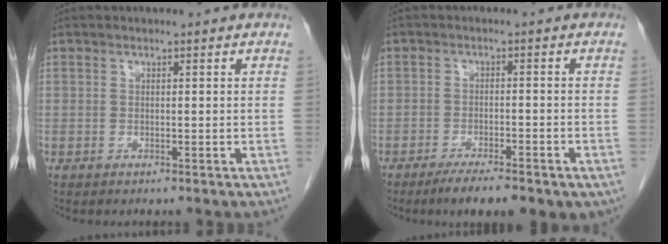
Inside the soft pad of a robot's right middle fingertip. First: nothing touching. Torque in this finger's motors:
{"motor_torque": [1.12, -0.88, 0.13, 0.04]}